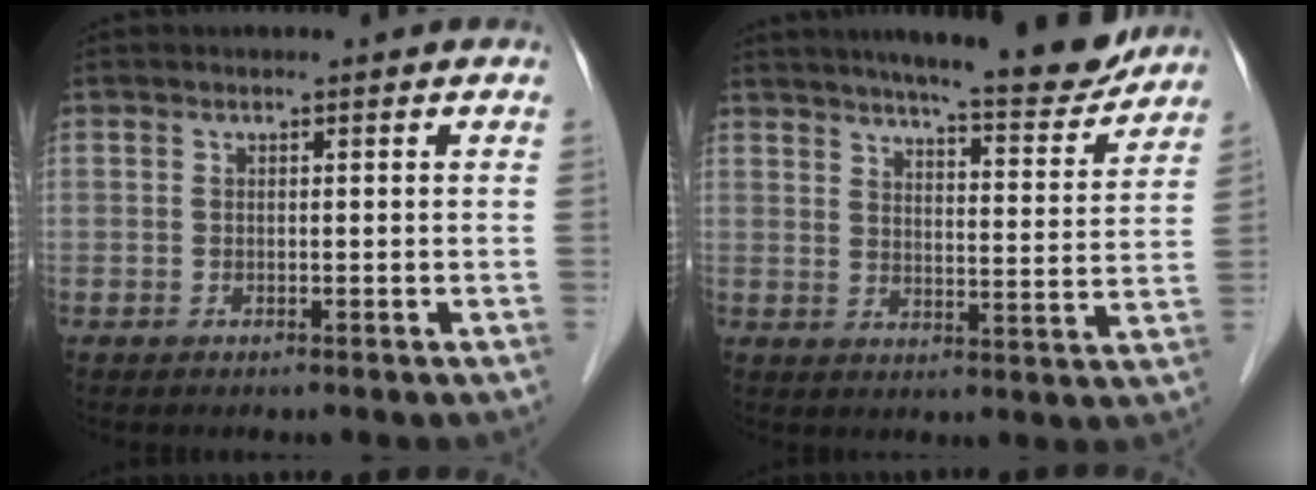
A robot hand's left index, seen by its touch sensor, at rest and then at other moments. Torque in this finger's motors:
{"motor_torque": [0.33, -0.22, 0.63, 0.14]}